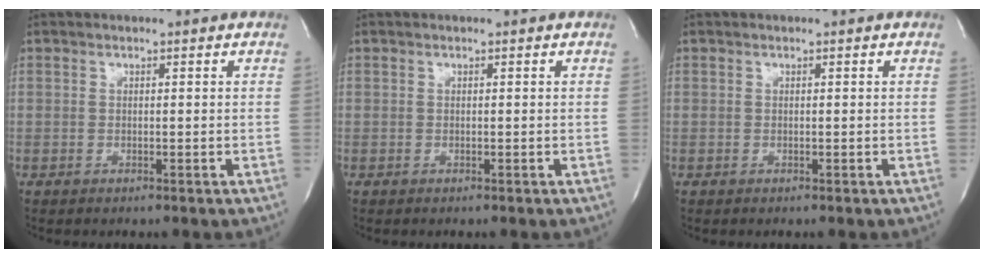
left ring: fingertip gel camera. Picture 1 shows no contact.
{"total": 0.0}
{"total": 0.0}